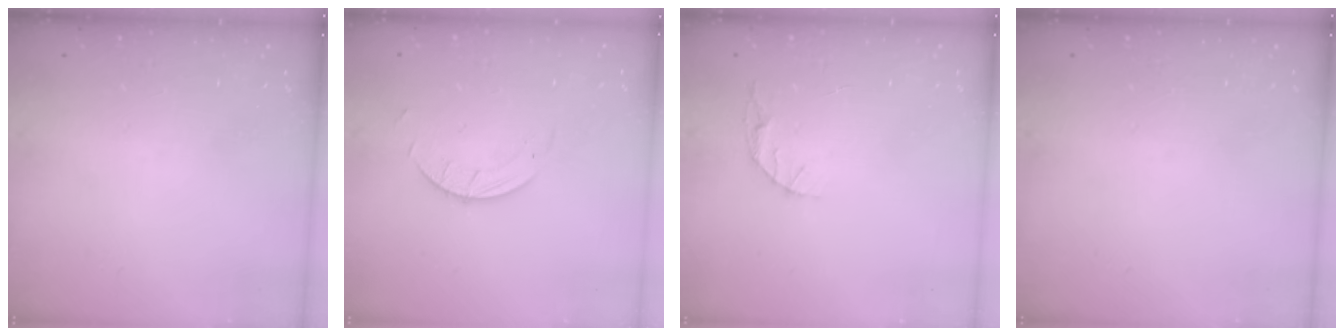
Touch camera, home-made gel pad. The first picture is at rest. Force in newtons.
{"total": 1.9, "press": 1.9, "slide": 0.1}
{"total": 3.5, "press": 3.5, "slide": 0.4}
{"total": 0.0}